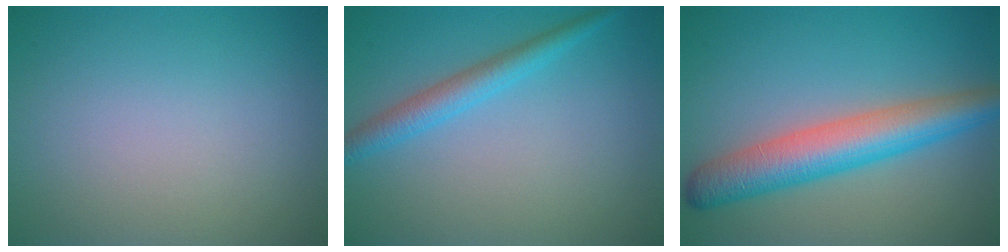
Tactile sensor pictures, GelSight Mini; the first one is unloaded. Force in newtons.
{"total": 2.8, "press": 2.8, "slide": 0.0}
{"total": 6.5, "press": 6.5, "slide": 0.2}